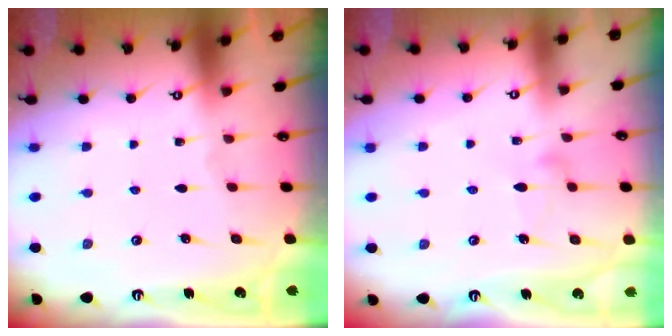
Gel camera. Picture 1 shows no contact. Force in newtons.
{"total": 7.2, "press": 7.2, "slide": 0.4}